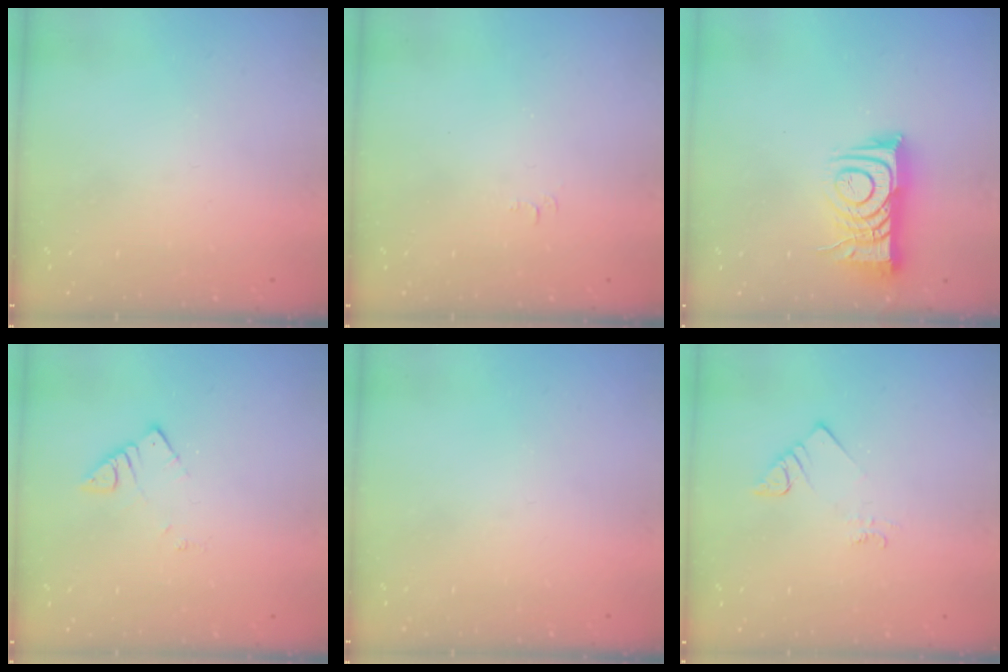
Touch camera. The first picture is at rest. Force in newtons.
{"total": 4.0, "press": 3.9, "slide": 0.3}
{"total": 10.6, "press": 10.5, "slide": 1.1}
{"total": 2.8, "press": 2.7, "slide": 0.3}
{"total": 0.0}
{"total": 2.1, "press": 2.0, "slide": 0.5}